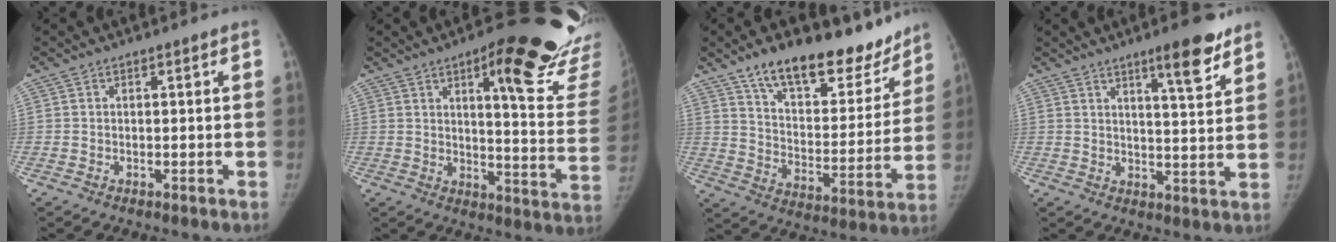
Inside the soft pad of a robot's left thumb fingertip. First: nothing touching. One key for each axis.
{"total": 24.8, "fx": 16.1, "fy": 6.0, "fz": 17.9, "tx": -0.186, "ty": -0.088, "tz": 0.197}
{"total": 21.5, "fx": 16.1, "fy": 9.5, "fz": 10.6, "tx": -0.104, "ty": -0.086, "tz": 0.252}
{"total": 9.2, "fx": 6.1, "fy": 1.6, "fz": 6.6, "tx": -0.080, "ty": -0.038, "tz": 0.087}